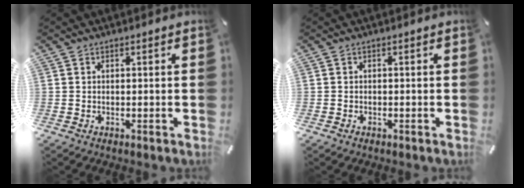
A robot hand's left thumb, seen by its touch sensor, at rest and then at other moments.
{"total": 0.6, "force": [-0.4, 0.4, 0.1], "torque": [0.000, 0.004, -0.011]}